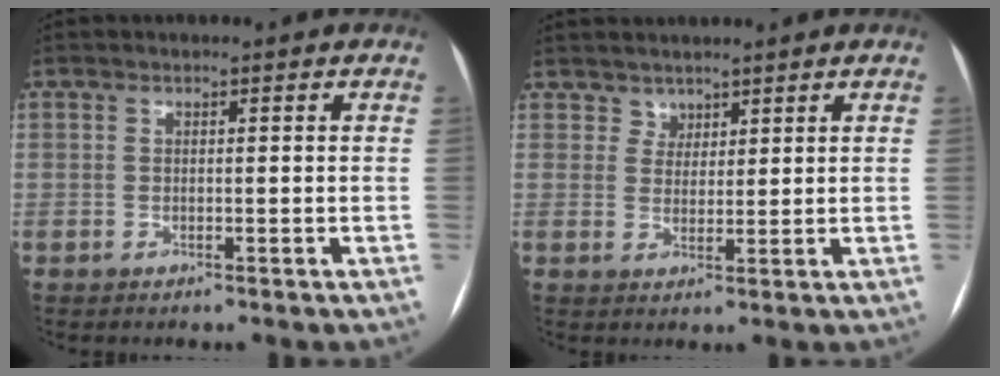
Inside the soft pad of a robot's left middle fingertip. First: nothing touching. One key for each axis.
{"total": 2.7, "fx": 2.1, "fy": 1.6, "fz": -0.4, "tx": 0.012, "ty": 0.009, "tz": 0.034}